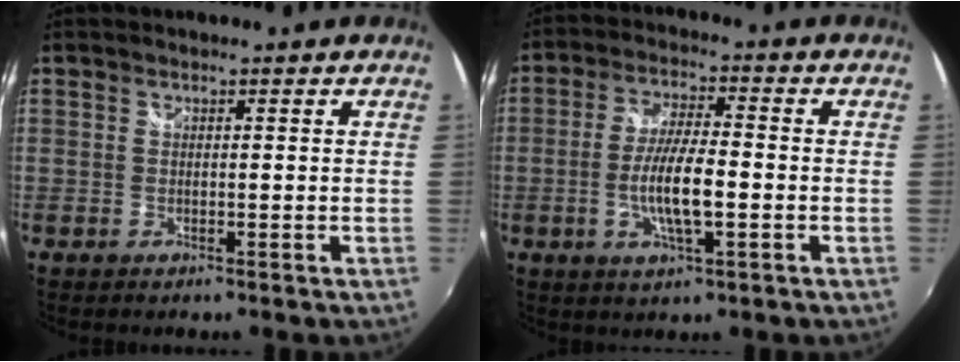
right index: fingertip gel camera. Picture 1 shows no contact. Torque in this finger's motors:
{"motor_torque": [1.45, -0.66, 0.78, 0.18]}